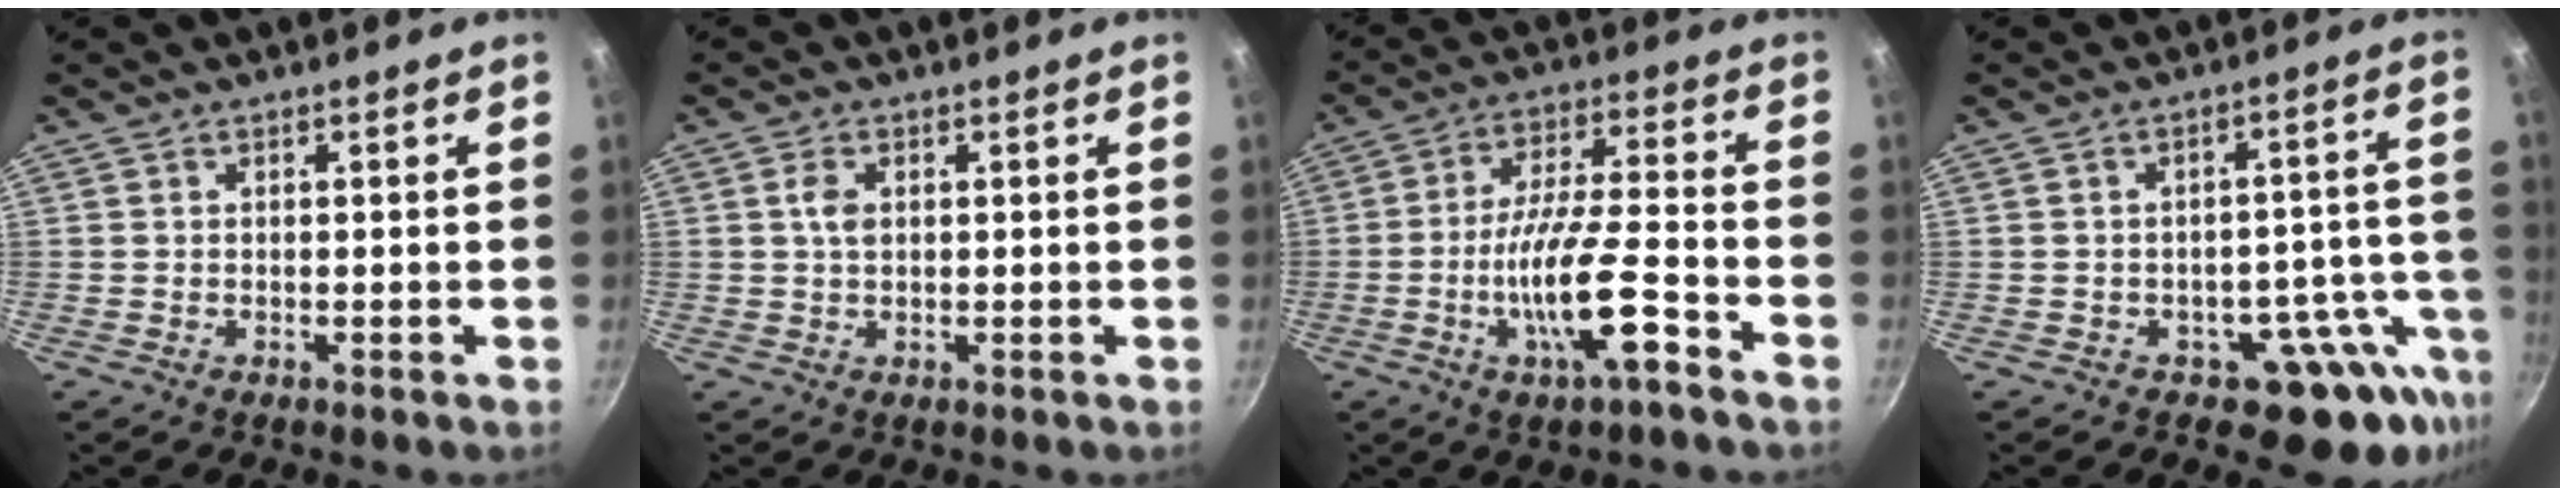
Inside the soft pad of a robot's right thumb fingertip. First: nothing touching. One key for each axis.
{"total": 2.9, "fx": 0.7, "fy": 1.8, "fz": 2.1, "tx": -0.038, "ty": 0.001, "tz": 0.011}
{"total": 13.0, "fx": -5.8, "fy": 2.7, "fz": 11.4, "tx": -0.205, "ty": 0.029, "tz": -0.107}
{"total": 11.1, "fx": -5.9, "fy": 7.0, "fz": 6.3, "tx": -0.009, "ty": 0.051, "tz": -0.065}